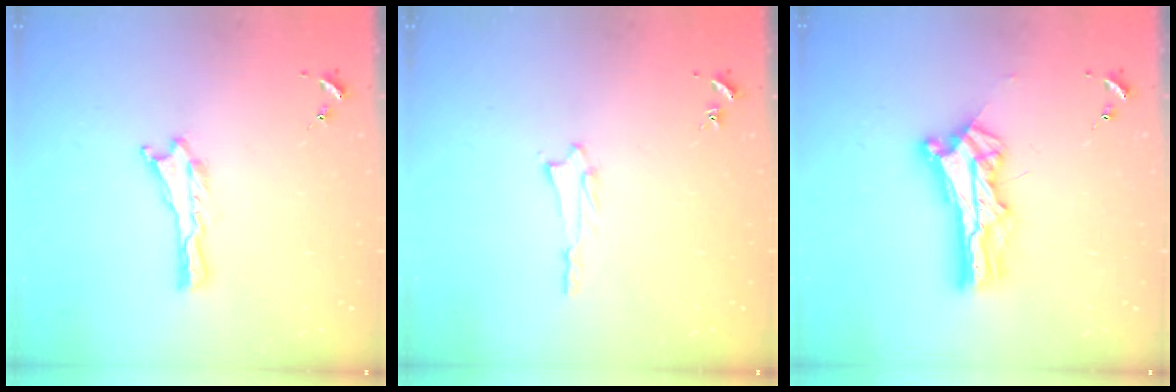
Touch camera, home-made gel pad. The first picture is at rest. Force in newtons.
{"total": 1.4, "press": 1.4, "slide": 0.2}
{"total": 10.1, "press": 10.0, "slide": 0.9}